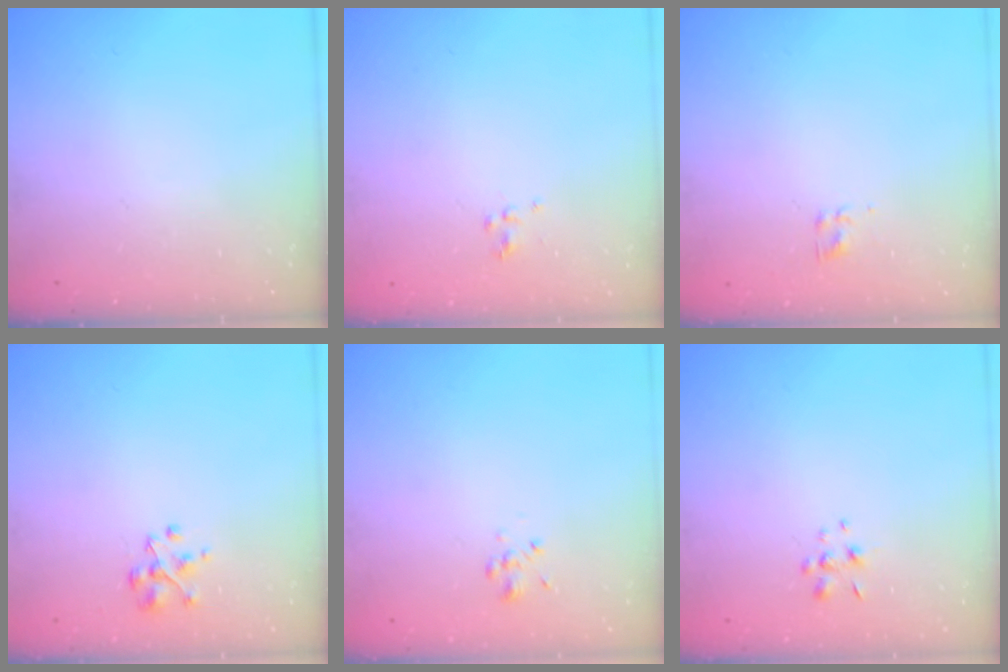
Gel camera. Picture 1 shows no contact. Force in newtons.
{"total": 2.5, "press": 2.2, "slide": 1.3}
{"total": 2.3, "press": 2.0, "slide": 1.2}
{"total": 2.8, "press": 2.8, "slide": 0.2}
{"total": 2.8, "press": 2.4, "slide": 1.4}
{"total": 1.3, "press": 1.2, "slide": 0.5}